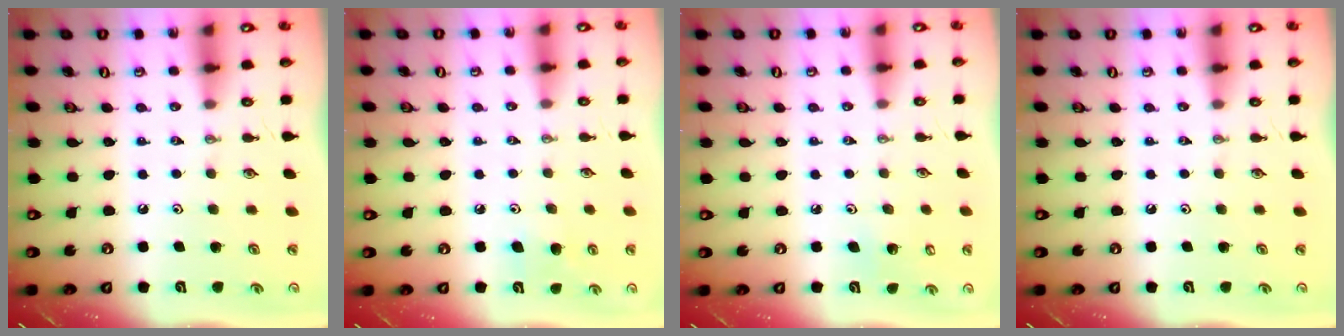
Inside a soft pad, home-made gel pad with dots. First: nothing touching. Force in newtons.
{"total": 6.4, "press": 6.3, "slide": 1.3}
{"total": 3.8, "press": 3.8, "slide": 0.6}
{"total": 0.0}